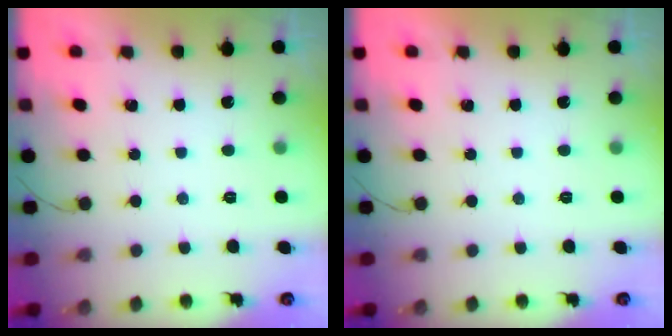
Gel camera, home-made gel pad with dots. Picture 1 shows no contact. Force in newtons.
{"total": 0.0}